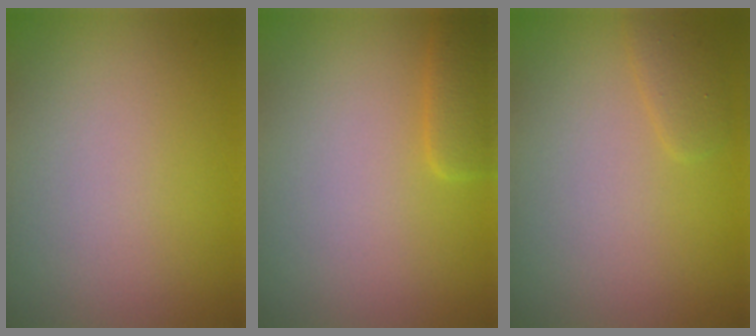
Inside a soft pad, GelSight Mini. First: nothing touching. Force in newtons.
{"total": 2.0, "press": 2.0, "slide": 0.1}
{"total": 1.3, "press": 1.3, "slide": 0.2}